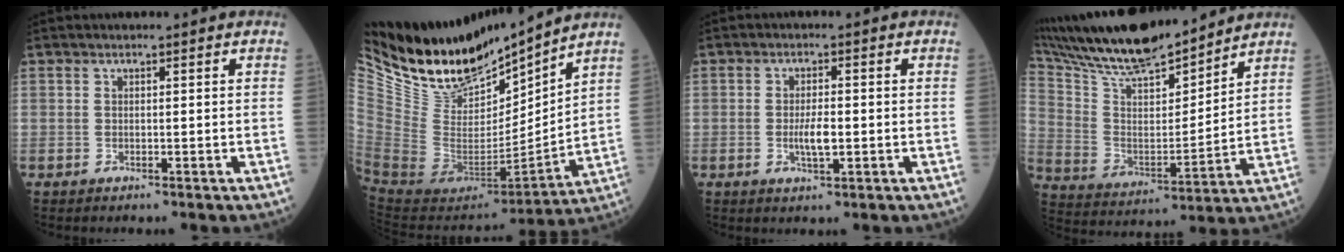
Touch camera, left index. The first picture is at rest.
{"total": 16.9, "force": [15.9, 3.9, 4.2], "torque": [-0.098, -0.031, 0.303]}
{"total": 3.2, "force": [-0.8, 0.7, 3.0], "torque": [-0.059, -0.005, -0.014]}
{"total": 19.3, "force": [17.2, 3.2, 8.3], "torque": [-0.160, 0.003, 0.304]}